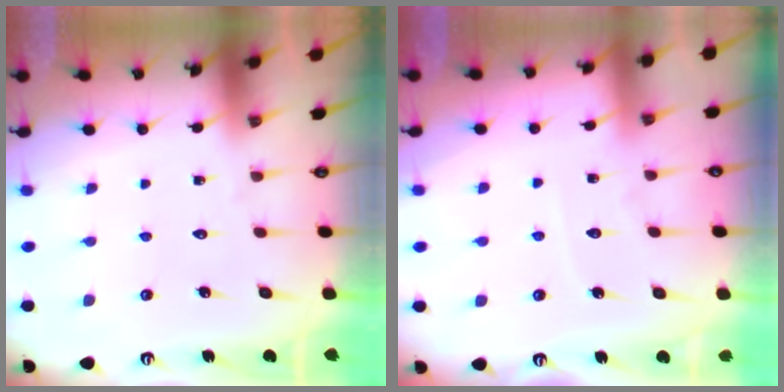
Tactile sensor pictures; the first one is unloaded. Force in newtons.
{"total": 4.4, "press": 4.4, "slide": 0.6}